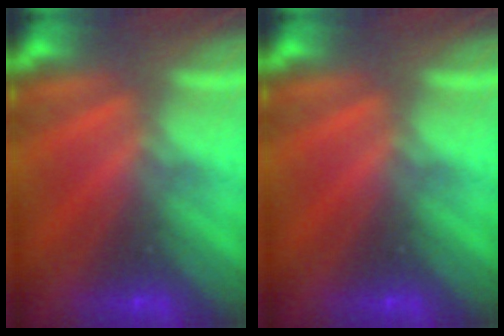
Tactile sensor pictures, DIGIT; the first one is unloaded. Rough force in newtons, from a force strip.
{"total": 0.0}